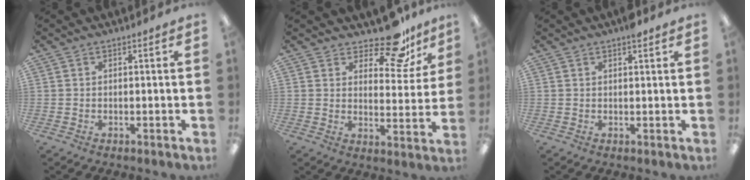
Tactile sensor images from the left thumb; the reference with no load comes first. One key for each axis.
{"total": 13.5, "fx": 10.4, "fy": 5.4, "fz": 6.7, "tx": -0.093, "ty": -0.064, "tz": 0.181}
{"total": 1.7, "fx": 1.4, "fy": 0.2, "fz": 1.0, "tx": -0.015, "ty": -0.001, "tz": 0.022}